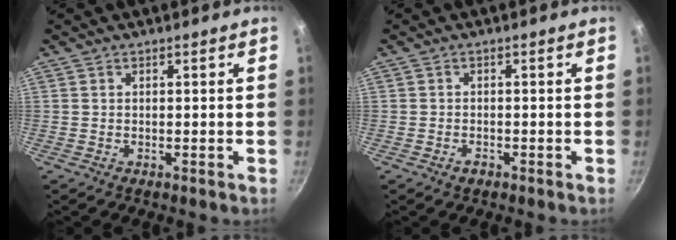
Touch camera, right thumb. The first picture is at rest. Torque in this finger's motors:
{"motor_torque": [-0.30, -0.02, -0.40, -0.09, -0.01]}